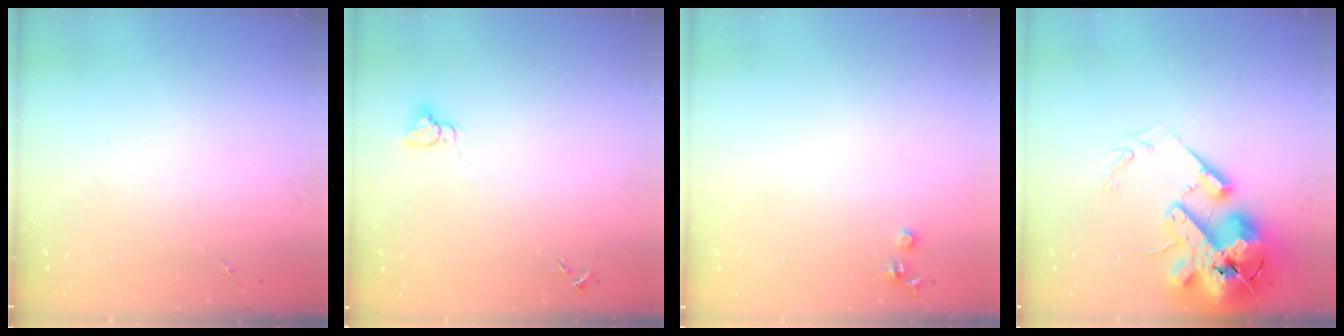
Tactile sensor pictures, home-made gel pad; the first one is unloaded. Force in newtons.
{"total": 2.7, "press": 2.7, "slide": 0.1}
{"total": 3.6, "press": 3.5, "slide": 0.5}
{"total": 23.0, "press": 22.7, "slide": 3.8}